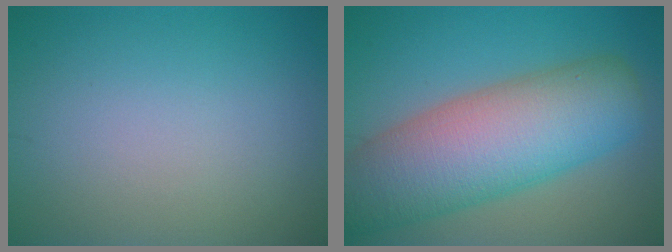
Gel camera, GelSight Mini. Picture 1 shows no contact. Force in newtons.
{"total": 11.3, "press": 11.3, "slide": 0.6}